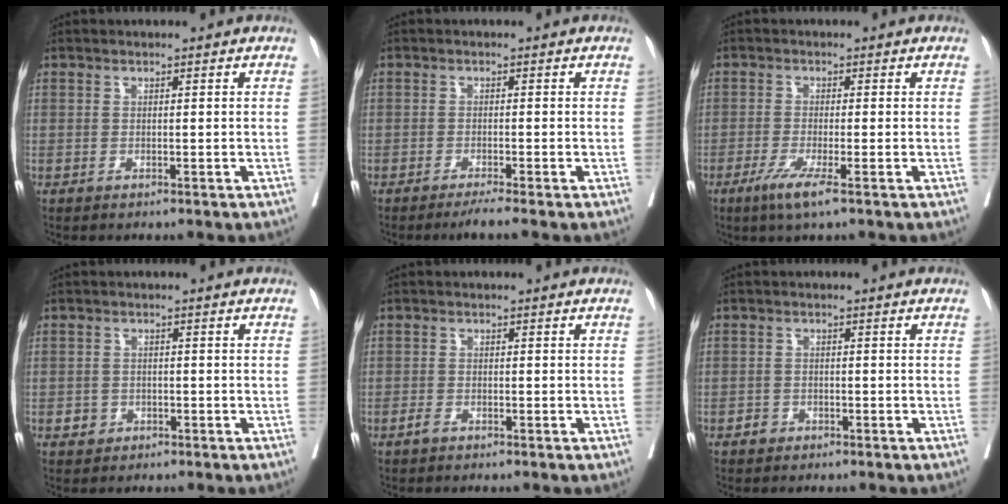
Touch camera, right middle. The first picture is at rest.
{"total": 2.4, "force": [-1.9, -0.8, 1.2], "torque": [-0.025, -0.005, -0.035]}
{"total": 4.3, "force": [-2.4, 0.0, 3.6], "torque": [-0.070, -0.014, -0.046]}
{"total": 1.8, "force": [-0.8, 1.5, 0.4], "torque": [-0.002, 0.007, -0.010]}
{"total": 1.1, "force": [-0.8, 0.5, 0.6], "torque": [-0.013, 0.001, -0.015]}
{"total": 1.3, "force": [-0.8, 0.9, 0.2], "torque": [-0.002, 0.004, -0.015]}